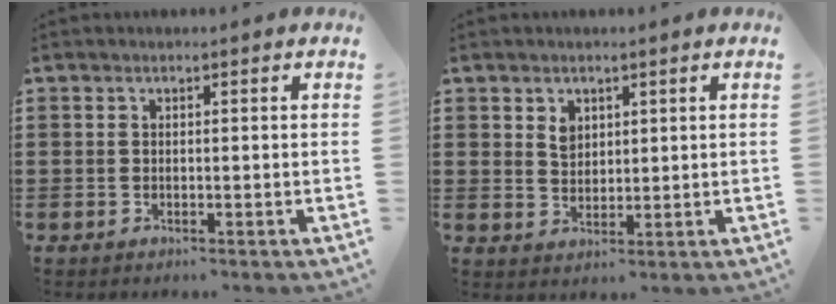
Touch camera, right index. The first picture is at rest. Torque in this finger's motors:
{"motor_torque": [0.01, 0.00, 0.06, 0.04]}